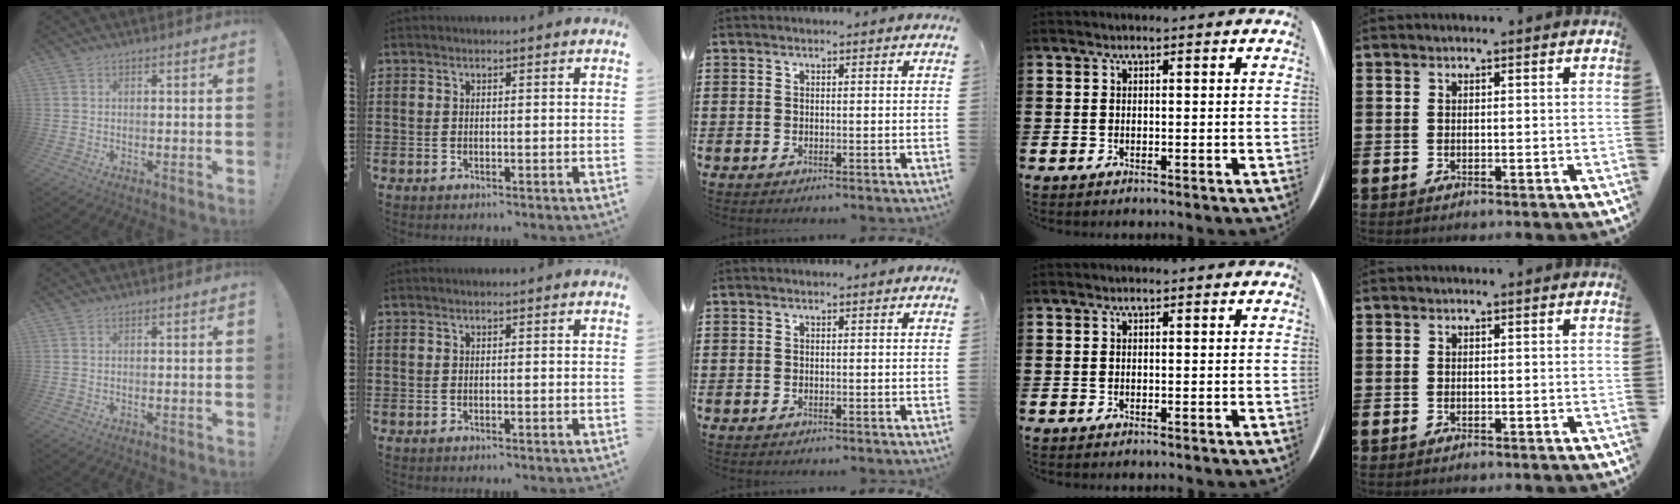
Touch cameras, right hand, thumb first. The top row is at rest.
{}